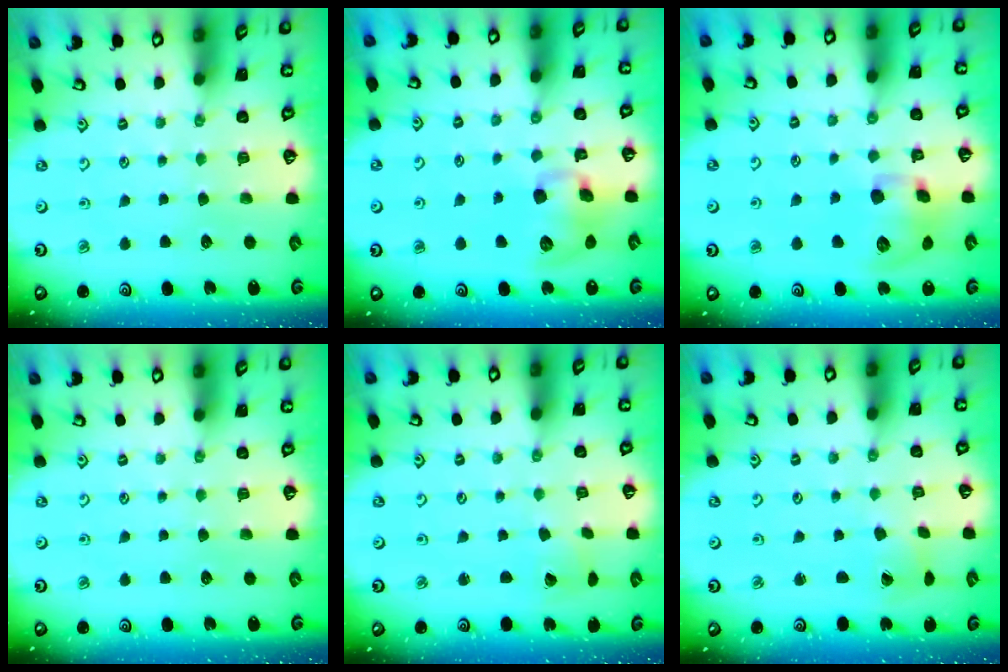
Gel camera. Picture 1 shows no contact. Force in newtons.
{"total": 10.7, "press": 10.5, "slide": 1.6}
{"total": 12.5, "press": 12.4, "slide": 1.8}
{"total": 0.0}
{"total": 2.9, "press": 2.9, "slide": 0.2}
{"total": 1.6, "press": 1.5, "slide": 0.3}